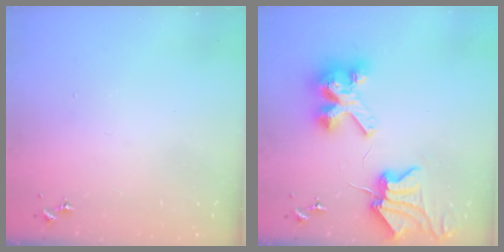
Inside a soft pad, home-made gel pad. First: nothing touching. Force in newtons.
{"total": 11.3, "press": 11.2, "slide": 1.3}